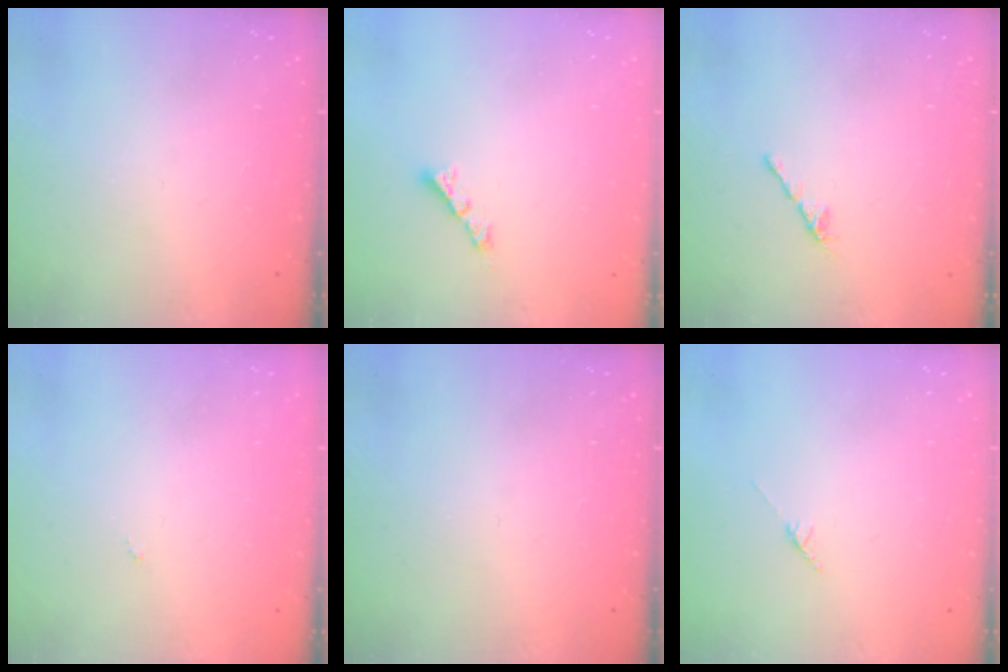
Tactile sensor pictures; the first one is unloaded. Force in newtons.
{"total": 2.4, "press": 2.4, "slide": 0.3}
{"total": 2.1, "press": 2.0, "slide": 0.7}
{"total": 0.0}
{"total": 0.0}
{"total": 2.8, "press": 2.8, "slide": 0.4}